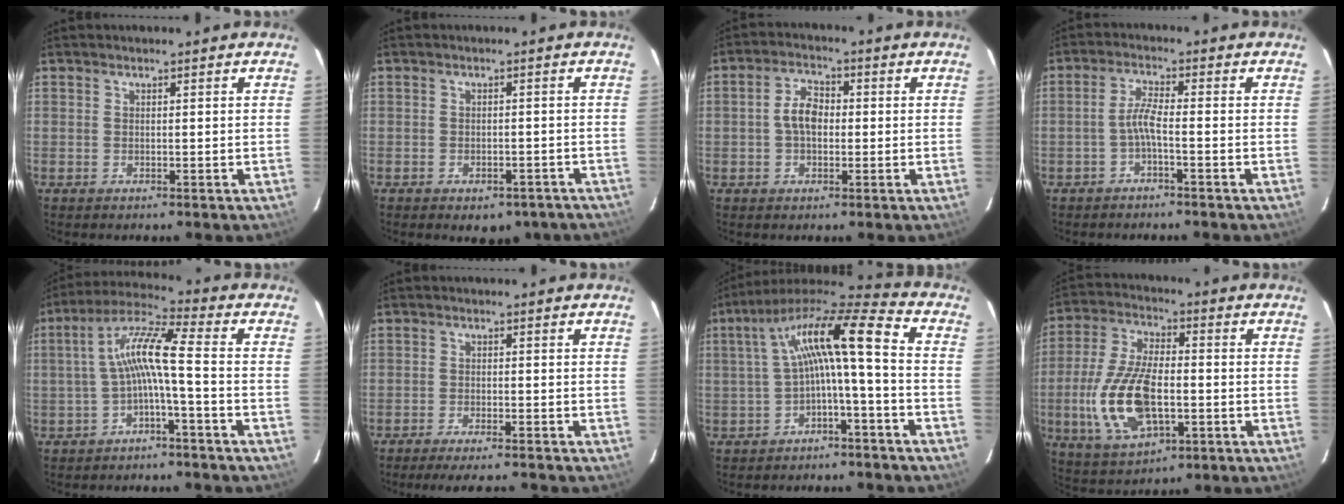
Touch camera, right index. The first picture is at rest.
{"total": 8.6, "force": [-6.3, 4.6, 3.6], "torque": [-0.068, 0.001, -0.063]}
{"total": 5.3, "force": [-0.1, 3.4, 4.0], "torque": [-0.077, 0.015, -0.001]}
{"total": 3.0, "force": [-1.5, 0.0, 2.6], "torque": [-0.060, 0.007, -0.031]}
{"total": 8.5, "force": [-1.9, 0.2, 8.2], "torque": [-0.181, 0.022, -0.037]}
{"total": 8.0, "force": [-7.2, 0.5, 3.4], "torque": [-0.076, -0.013, -0.112]}
{"total": 13.3, "force": [-0.9, 1.9, 13.1], "torque": [-0.253, 0.027, -0.018]}
{"total": 15.8, "force": [-3.3, 7.6, 13.4], "torque": [-0.288, -0.004, -0.054]}